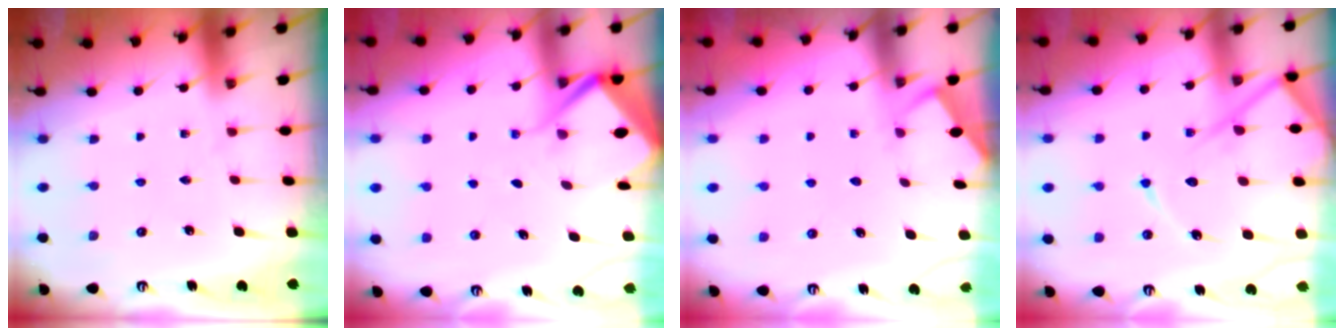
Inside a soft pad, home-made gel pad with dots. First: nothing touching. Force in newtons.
{"total": 4.6, "press": 4.6, "slide": 0.5}
{"total": 2.8, "press": 2.8, "slide": 0.3}
{"total": 12.9, "press": 12.9, "slide": 1.3}